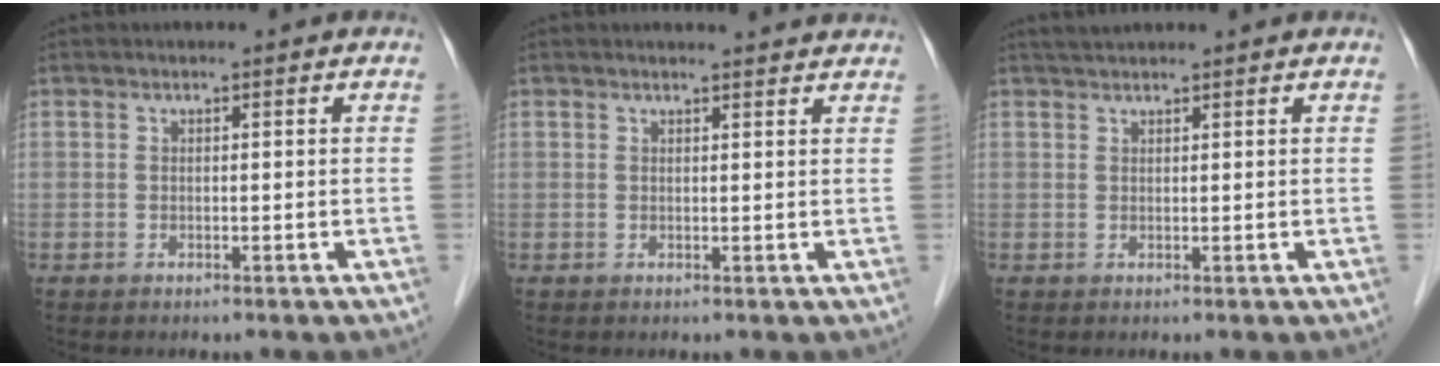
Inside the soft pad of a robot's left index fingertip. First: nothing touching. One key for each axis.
{"total": 3.6, "fx": 3.5, "fy": 0.3, "fz": 0.6, "tx": -0.015, "ty": 0.005, "tz": 0.034}
{"total": 2.3, "fx": 2.2, "fy": 0.2, "fz": 0.7, "tx": -0.012, "ty": 0.021, "tz": 0.039}